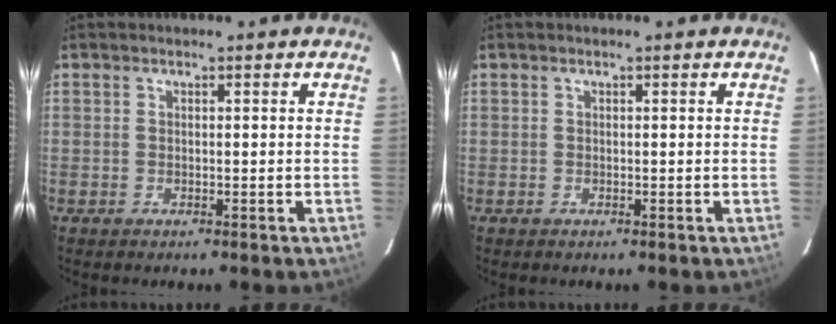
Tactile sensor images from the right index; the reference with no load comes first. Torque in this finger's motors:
{"motor_torque": [0.00, 0.00, 0.00, 0.00]}